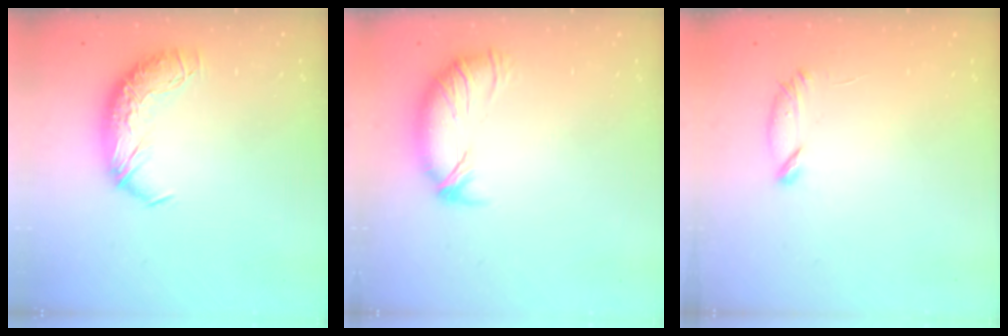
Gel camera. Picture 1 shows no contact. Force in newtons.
{"total": 3.7, "press": 3.3, "slide": 1.7}
{"total": 7.2, "press": 7.1, "slide": 0.9}